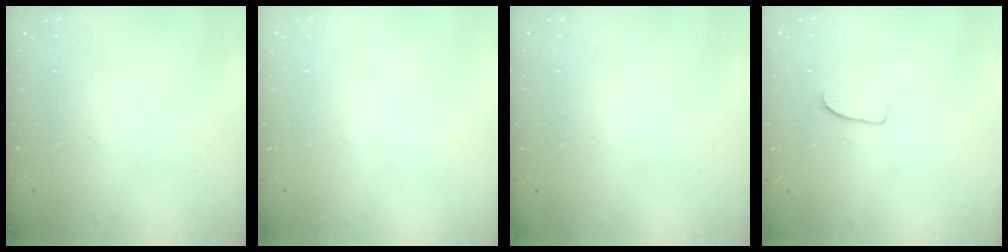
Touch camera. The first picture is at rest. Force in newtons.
{"total": 0.0}
{"total": 0.0}
{"total": 6.5, "press": 6.5, "slide": 0.5}